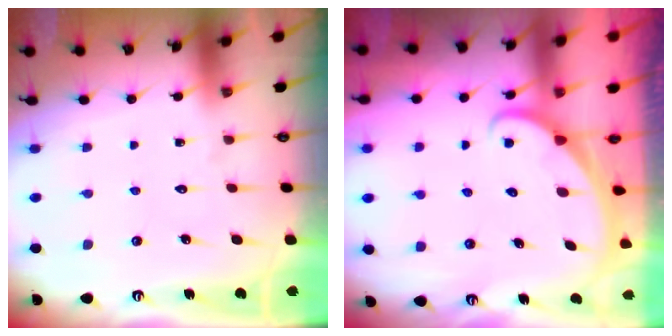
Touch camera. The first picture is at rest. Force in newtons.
{"total": 1.8, "press": 1.8, "slide": 0.1}